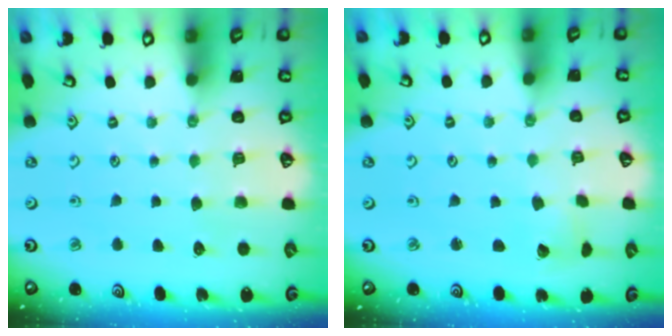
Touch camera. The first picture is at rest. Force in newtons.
{"total": 3.0, "press": 3.0, "slide": 0.2}